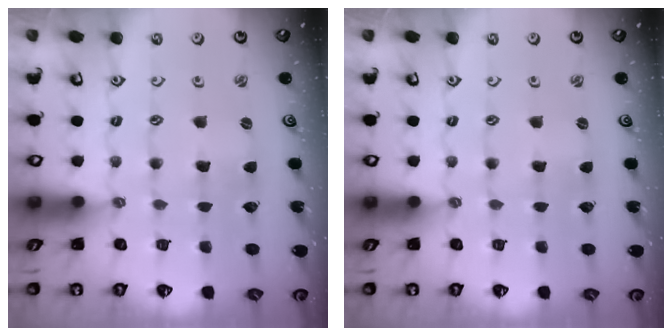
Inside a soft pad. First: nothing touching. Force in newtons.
{"total": 0.0}